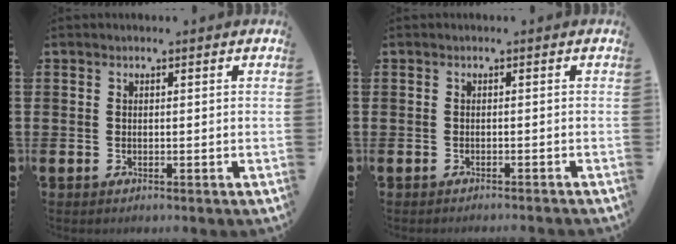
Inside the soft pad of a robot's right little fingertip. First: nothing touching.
{"total": 0.6, "force": [-0.6, -0.2, -0.1], "torque": [0.002, -0.001, -0.012]}